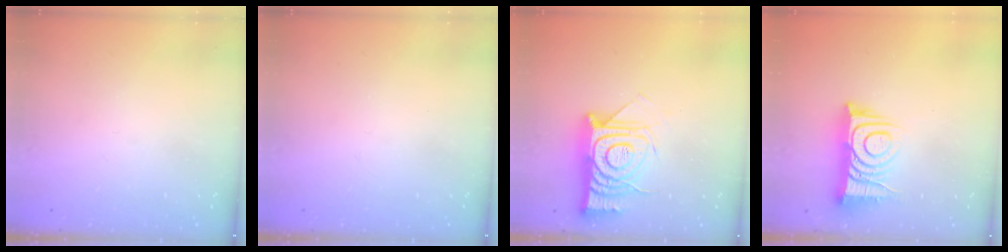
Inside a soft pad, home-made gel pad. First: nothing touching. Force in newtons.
{"total": 2.7, "press": 2.7, "slide": 0.3}
{"total": 15.6, "press": 15.5, "slide": 1.2}
{"total": 11.8, "press": 11.8, "slide": 1.1}